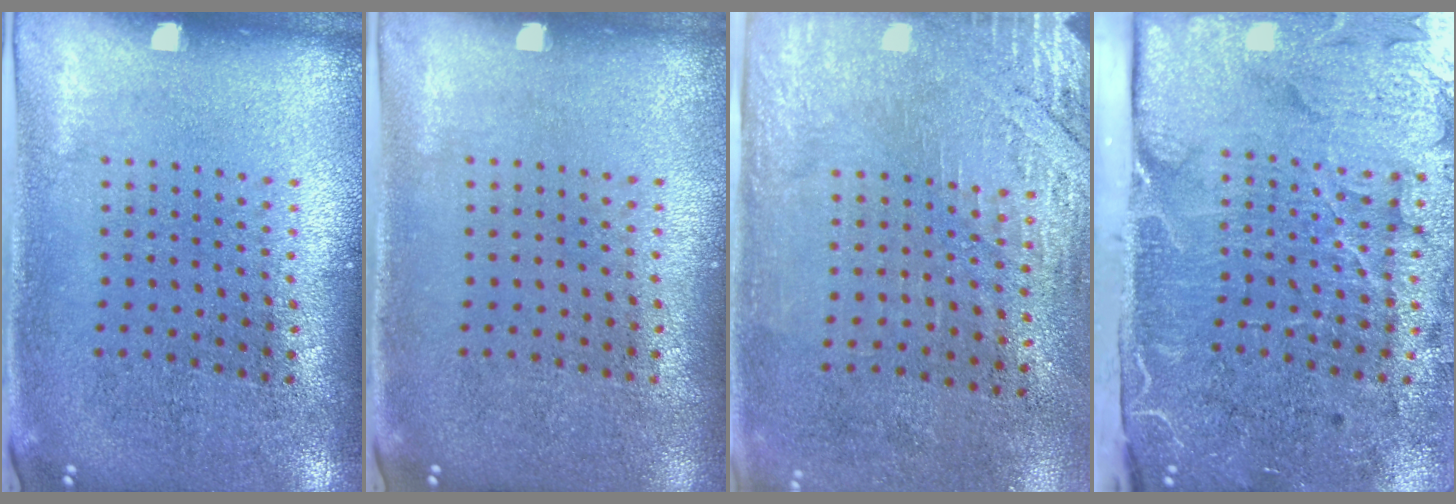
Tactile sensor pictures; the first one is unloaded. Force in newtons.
{"total": 0.0}
{"total": 2.8, "press": 2.4, "slide": 1.4}
{"total": 5.0, "press": 4.0, "slide": 3.1}